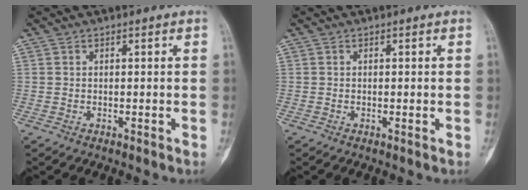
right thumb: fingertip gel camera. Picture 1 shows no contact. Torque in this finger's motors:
{"motor_torque": [0.19, 0.00, -0.03, -0.11, -0.02]}